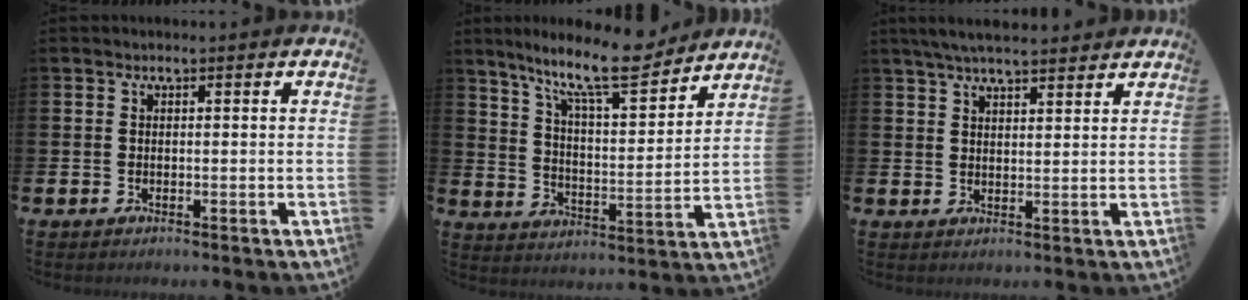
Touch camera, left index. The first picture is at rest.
{"total": 12.0, "force": [10.2, 2.2, 5.9], "torque": [-0.121, -0.059, 0.174]}
{"total": 4.8, "force": [4.5, 0.7, 1.6], "torque": [-0.042, -0.010, 0.082]}